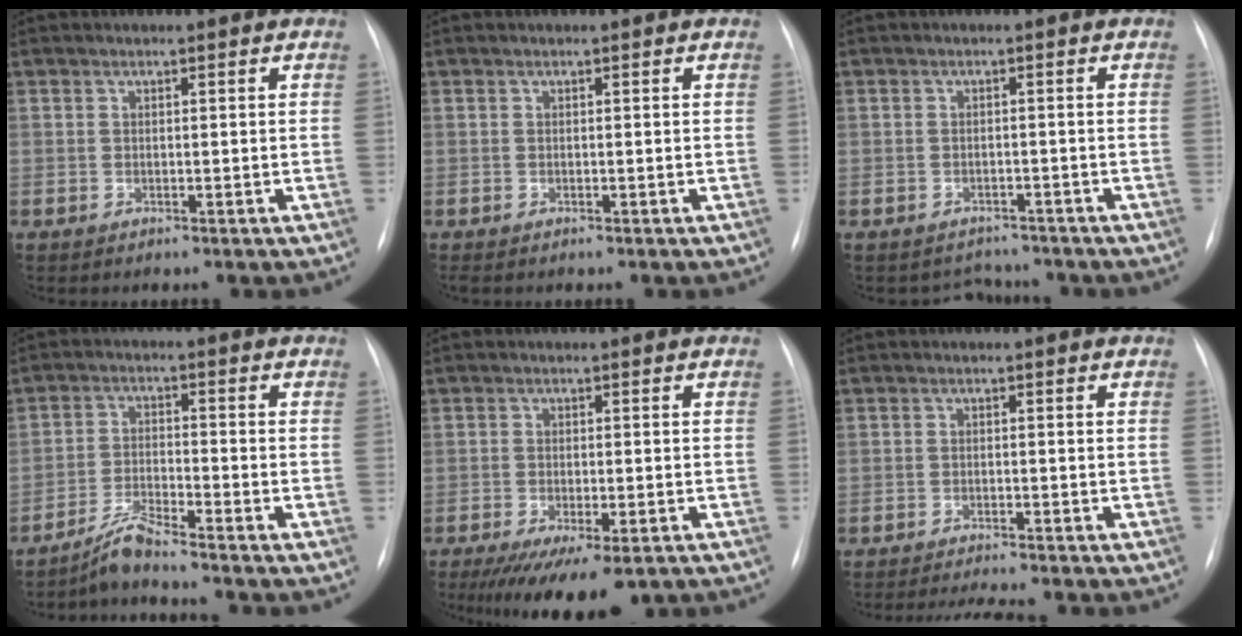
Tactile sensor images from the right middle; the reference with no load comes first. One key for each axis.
{"total": 0.0}
{"total": 3.3, "fx": -2.7, "fy": 1.8, "fz": -0.7, "tx": 0.005, "ty": 0.013, "tz": -0.038}
{"total": 4.2, "fx": -3.9, "fy": -0.8, "fz": 1.4, "tx": -0.037, "ty": -0.023, "tz": -0.080}
{"total": 10.8, "fx": -7.0, "fy": 3.4, "fz": 7.4, "tx": -0.117, "ty": -0.021, "tz": -0.102}
{"total": 5.9, "fx": -5.3, "fy": -0.1, "fz": 2.5, "tx": -0.037, "ty": -0.013, "tz": -0.079}